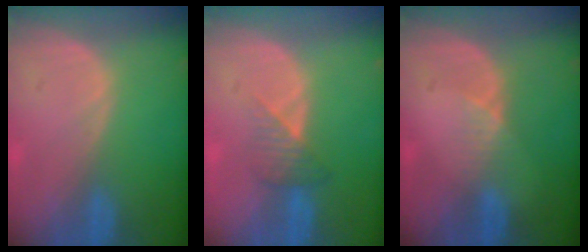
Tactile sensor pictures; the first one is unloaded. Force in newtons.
{"total": 3.3, "press": 3.1, "slide": 1.3}
{"total": 2.3, "press": 1.8, "slide": 1.4}